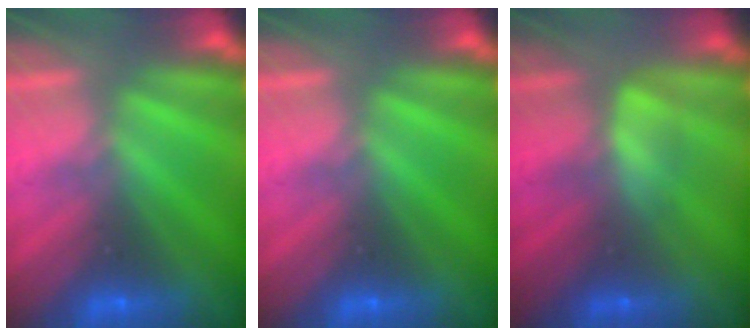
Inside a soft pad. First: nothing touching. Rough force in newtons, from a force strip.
{"total": 0.0}
{"total": 2.5}